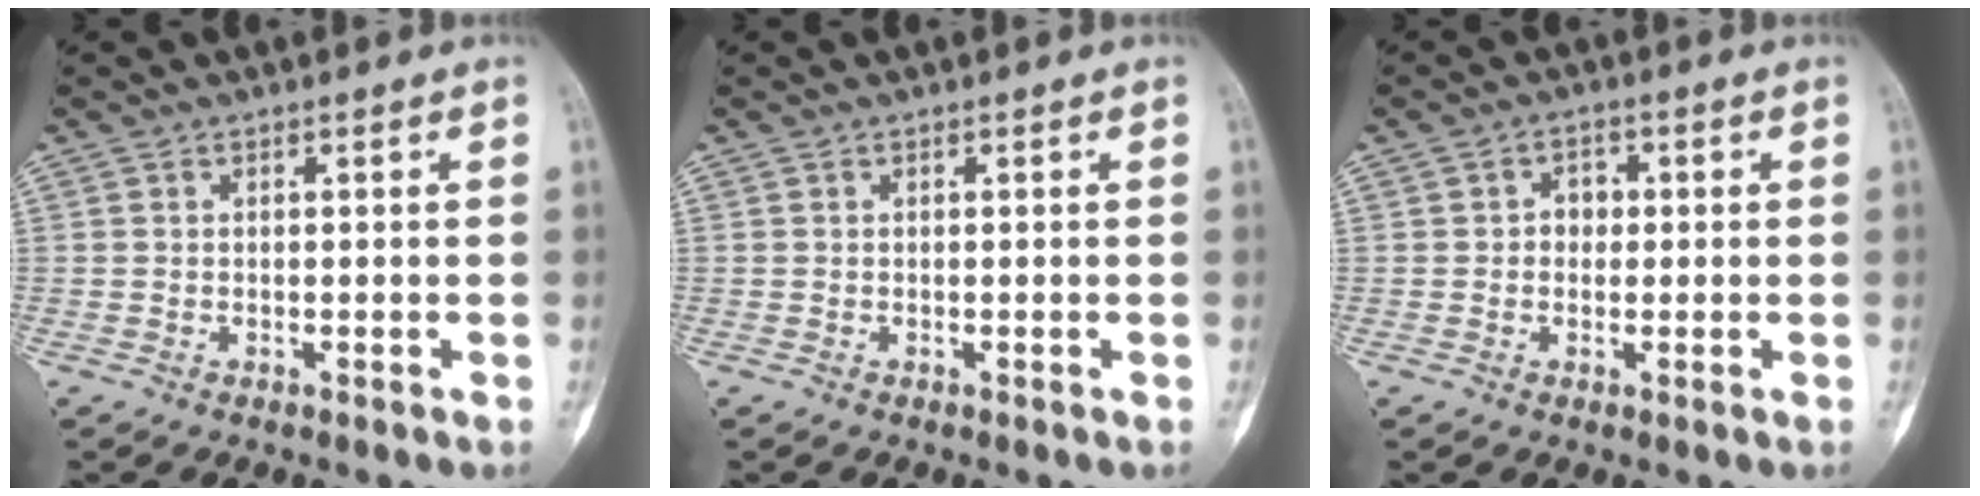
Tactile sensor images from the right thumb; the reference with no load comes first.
{"total": 0.0}
{"total": 3.0, "force": [0.1, 2.5, 1.6], "torque": [-0.006, 0.009, -0.003]}